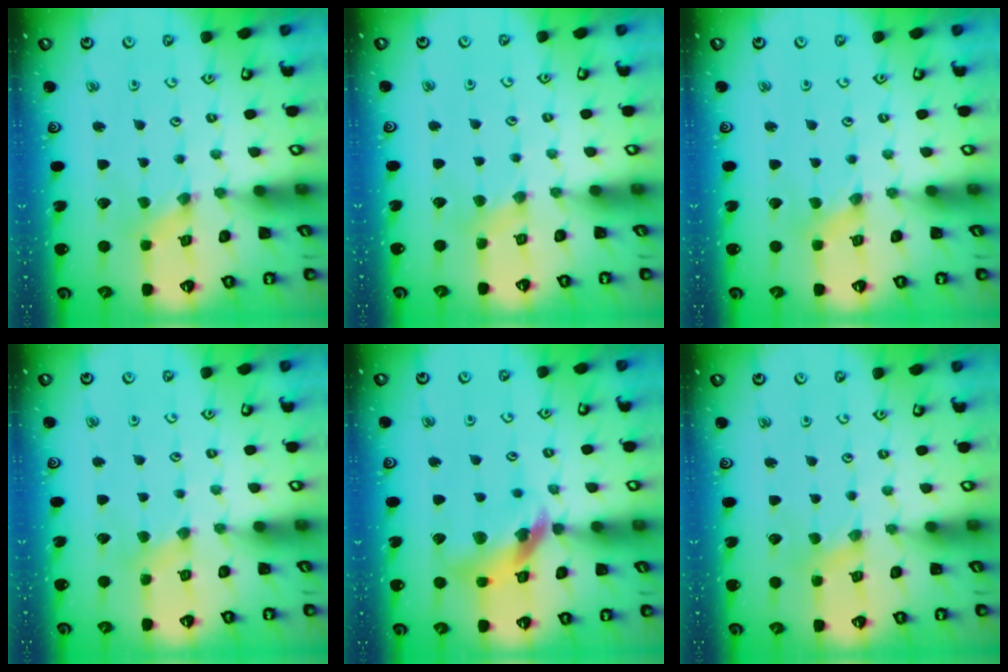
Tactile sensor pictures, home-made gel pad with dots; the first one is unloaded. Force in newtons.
{"total": 2.9, "press": 2.8, "slide": 0.5}
{"total": 0.0}
{"total": 2.9, "press": 2.8, "slide": 0.5}
{"total": 13.7, "press": 13.6, "slide": 1.6}
{"total": 1.7, "press": 1.6, "slide": 0.4}